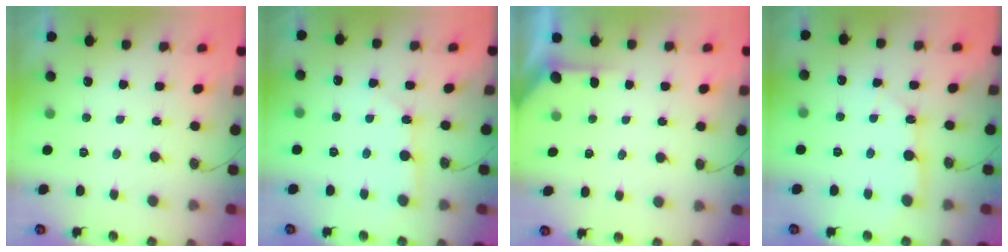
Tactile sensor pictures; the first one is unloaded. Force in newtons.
{"total": 2.2, "press": 2.2, "slide": 0.3}
{"total": 1.2, "press": 1.2, "slide": 0.1}
{"total": 4.6, "press": 4.5, "slide": 0.3}